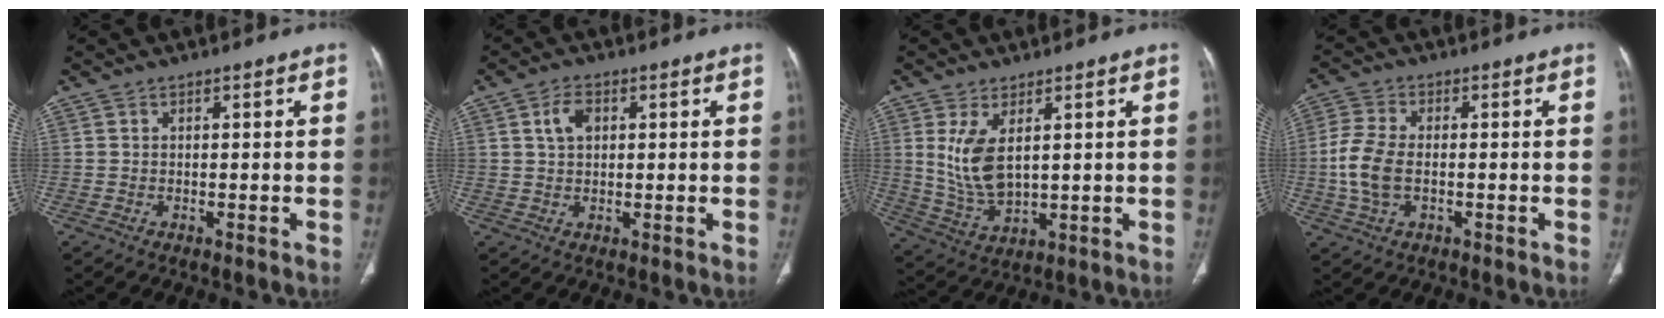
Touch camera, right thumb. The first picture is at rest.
{"total": 4.2, "force": [1.3, 2.7, 2.9], "torque": [-0.053, 0.004, 0.024]}
{"total": 9.2, "force": [2.5, 4.6, 7.6], "torque": [-0.149, -0.018, 0.066]}
{"total": 8.2, "force": [-1.1, 4.9, 6.5], "torque": [-0.153, 0.009, -0.023]}